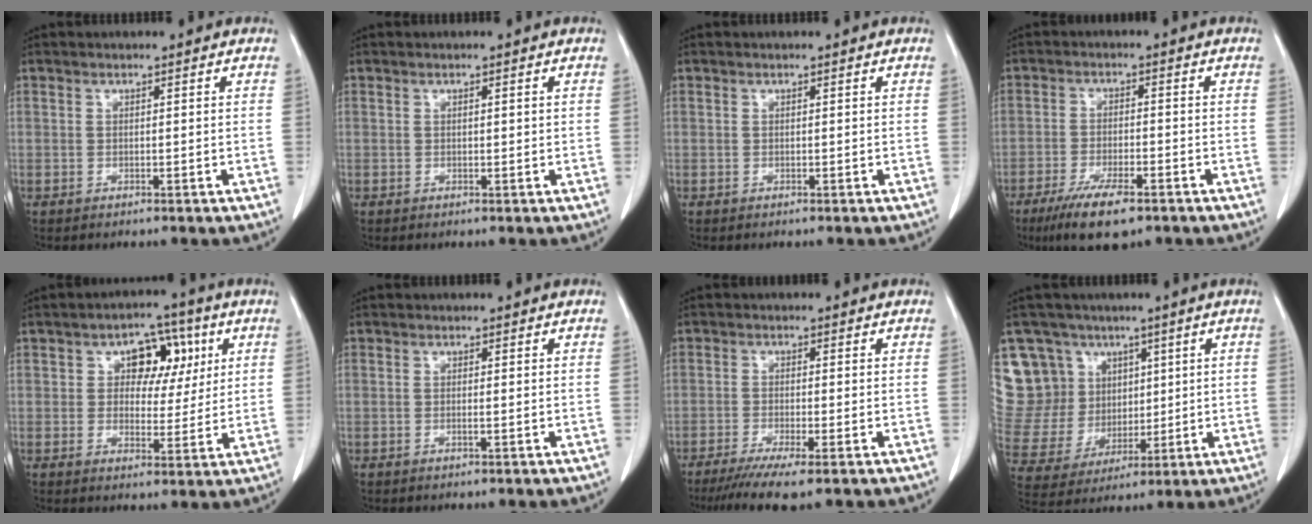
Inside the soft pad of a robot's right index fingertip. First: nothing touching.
{"total": 0.6, "force": [0.1, 0.1, 0.5], "torque": [-0.011, 0.000, 0.002]}
{"total": 0.0}
{"total": 8.6, "force": [-5.6, 2.0, 6.2], "torque": [-0.111, -0.015, -0.091]}
{"total": 7.7, "force": [2.5, 4.9, 5.4], "torque": [-0.062, 0.022, 0.036]}
{"total": 0.6, "force": [-0.2, -0.1, 0.5], "torque": [-0.010, 0.000, -0.003]}
{"total": 7.0, "force": [-4.9, -0.1, 5.0], "torque": [-0.078, -0.018, -0.079]}
{"total": 16.9, "force": [8.3, 14.3, 3.8], "torque": [-0.125, 0.070, 0.186]}